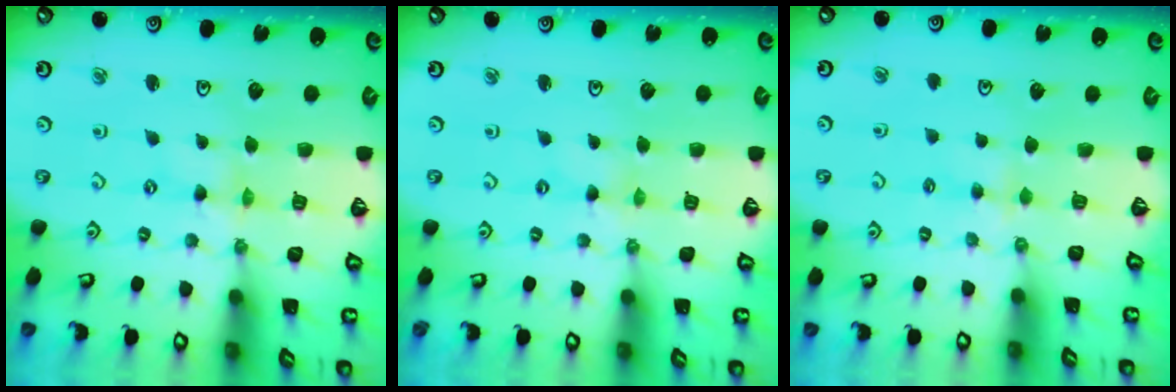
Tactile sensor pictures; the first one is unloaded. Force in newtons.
{"total": 0.0}
{"total": 2.7, "press": 2.6, "slide": 0.4}